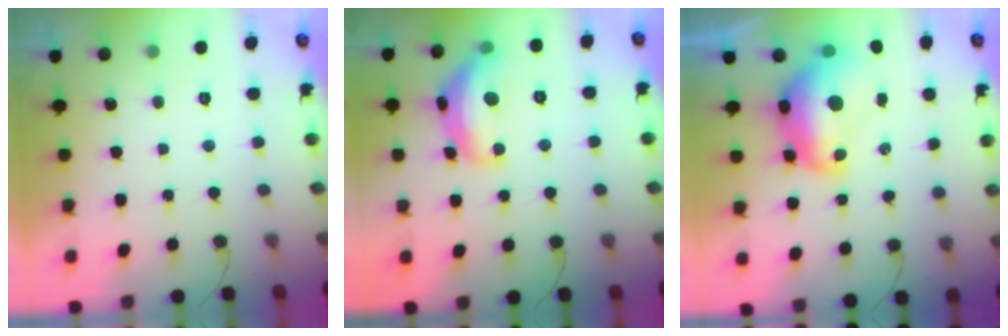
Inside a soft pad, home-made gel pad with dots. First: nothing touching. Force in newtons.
{"total": 15.6, "press": 15.6, "slide": 0.9}
{"total": 13.1, "press": 13.0, "slide": 1.3}